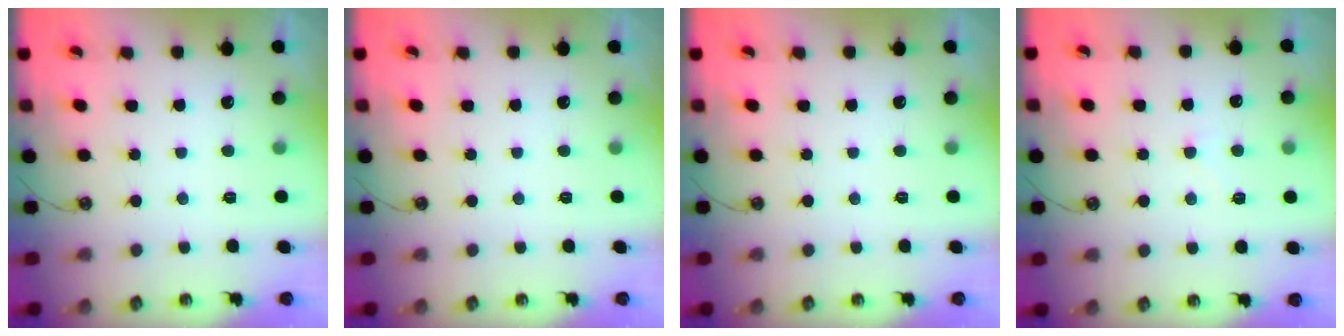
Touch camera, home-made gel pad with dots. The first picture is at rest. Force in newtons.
{"total": 0.0}
{"total": 0.0}
{"total": 1.9, "press": 1.8, "slide": 0.6}